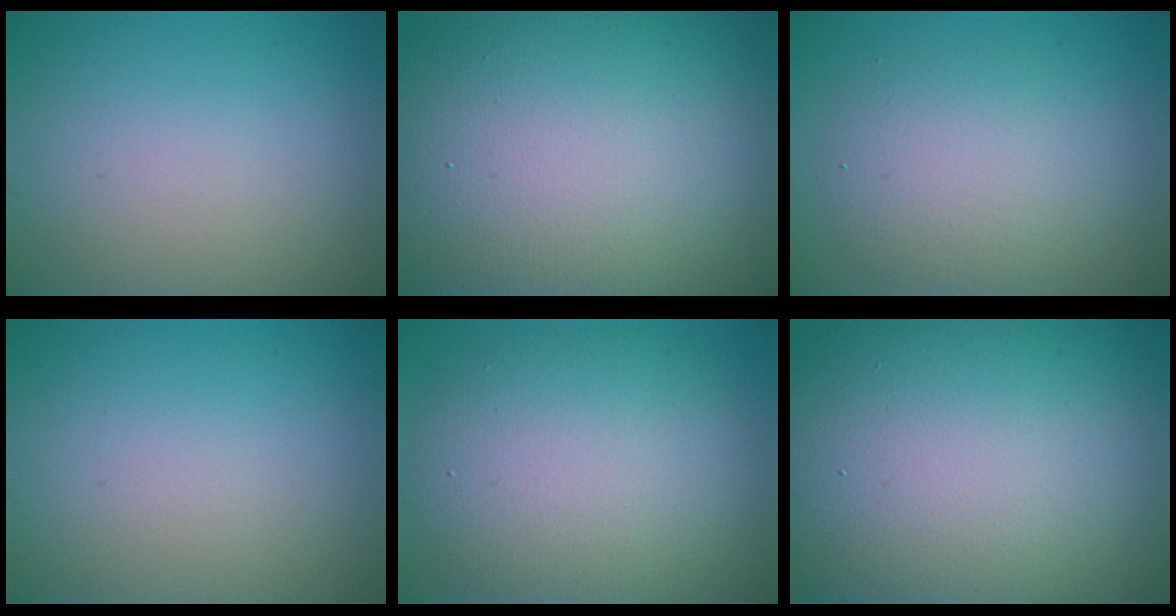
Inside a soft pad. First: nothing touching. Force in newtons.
{"total": 18.9, "press": 18.9, "slide": 1.0}
{"total": 4.5, "press": 4.5, "slide": 0.2}
{"total": 0.0}
{"total": 9.7, "press": 9.7, "slide": 0.7}
{"total": 18.1, "press": 18.1, "slide": 1.2}